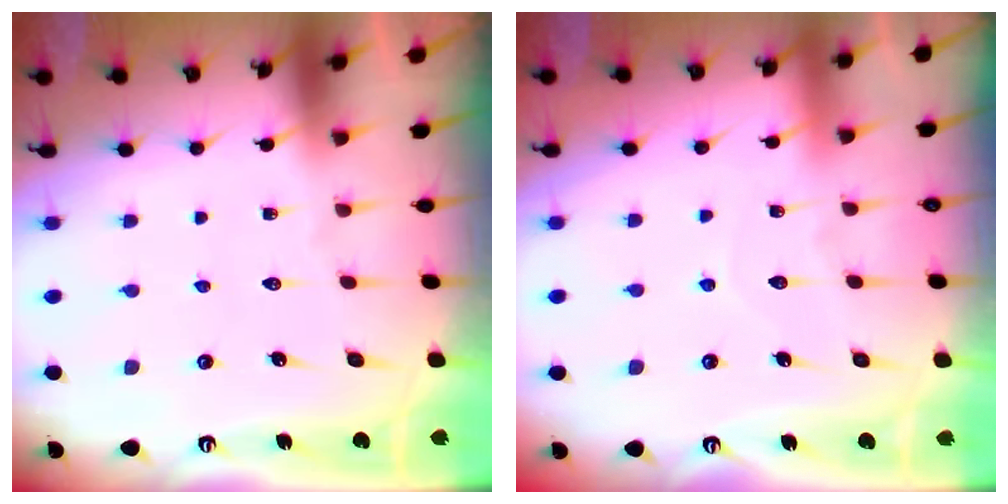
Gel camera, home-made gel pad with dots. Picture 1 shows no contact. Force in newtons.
{"total": 5.9, "press": 5.8, "slide": 0.4}